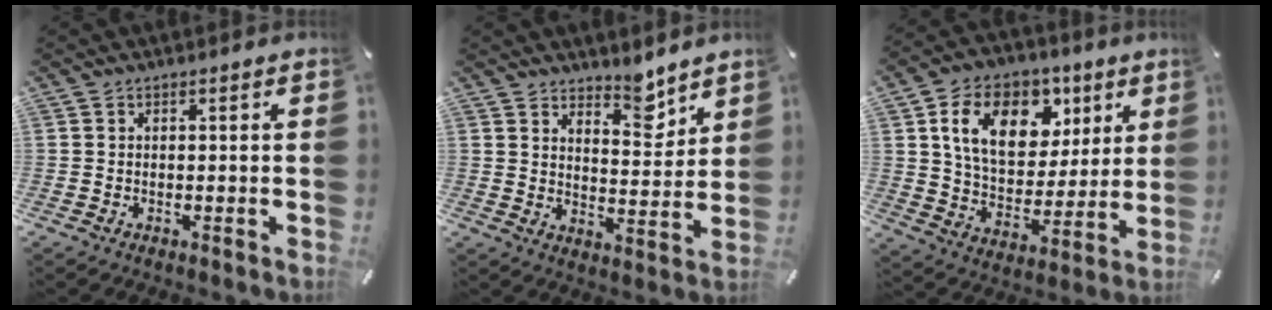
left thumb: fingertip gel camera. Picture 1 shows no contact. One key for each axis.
{"total": 7.8, "fx": 6.8, "fy": 3.2, "fz": 2.2, "tx": -0.011, "ty": -0.060, "tz": 0.119}
{"total": 16.2, "fx": 7.4, "fy": 11.5, "fz": 8.8, "tx": -0.146, "ty": -0.019, "tz": 0.135}